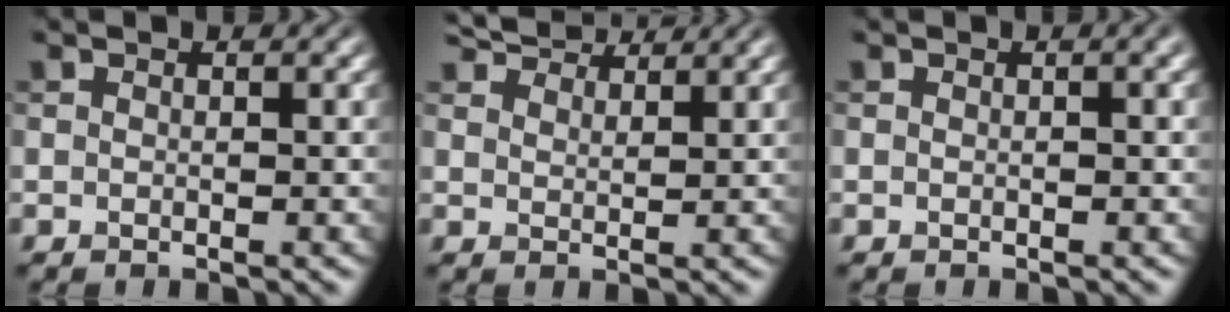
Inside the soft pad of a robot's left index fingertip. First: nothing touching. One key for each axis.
{"total": 4.9, "fx": 4.4, "fy": 1.3, "fz": 1.6, "tx": -0.038, "ty": 0.012, "tz": 0.069}
{"total": 0.6, "fx": -0.1, "fy": 0.1, "fz": 0.6, "tx": -0.012, "ty": 0.002, "tz": -0.002}